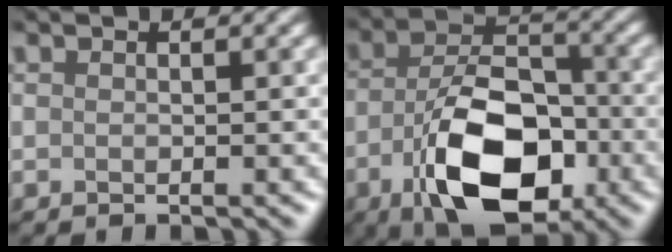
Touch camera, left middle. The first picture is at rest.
{"total": 9.9, "force": [-4.4, 5.1, 7.2], "torque": [-0.140, 0.004, -0.074]}